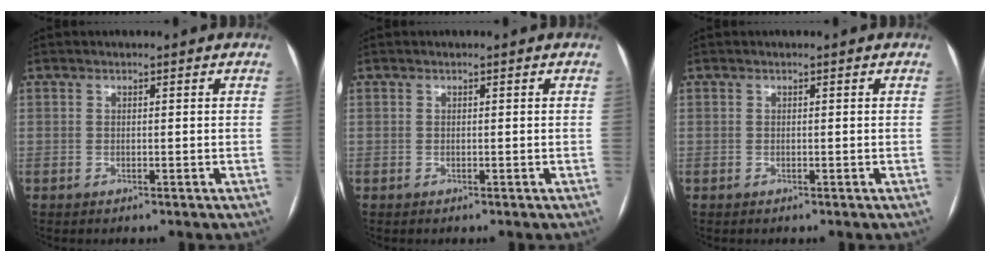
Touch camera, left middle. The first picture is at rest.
{"total": 0.0}
{"total": 0.0}